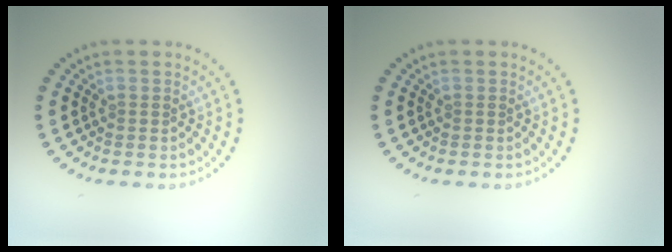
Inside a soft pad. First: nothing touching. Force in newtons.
{"total": 0.0}